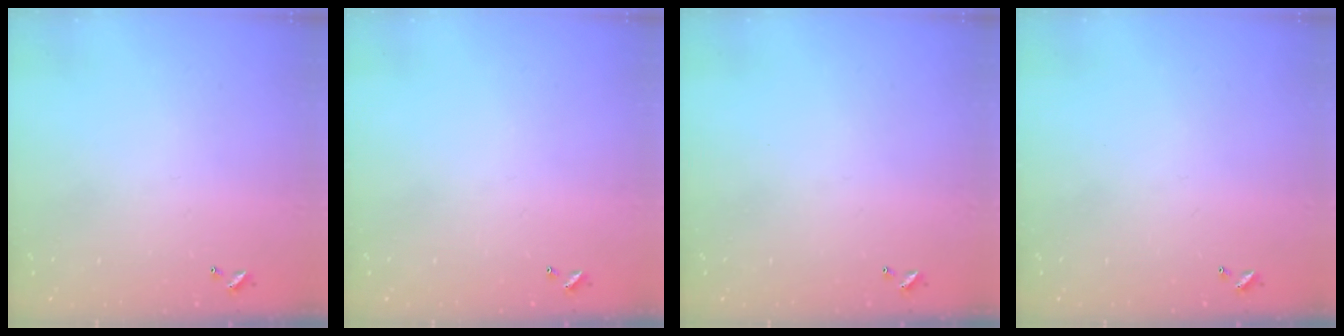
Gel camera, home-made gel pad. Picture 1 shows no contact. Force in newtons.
{"total": 0.0}
{"total": 0.0}
{"total": 0.0}